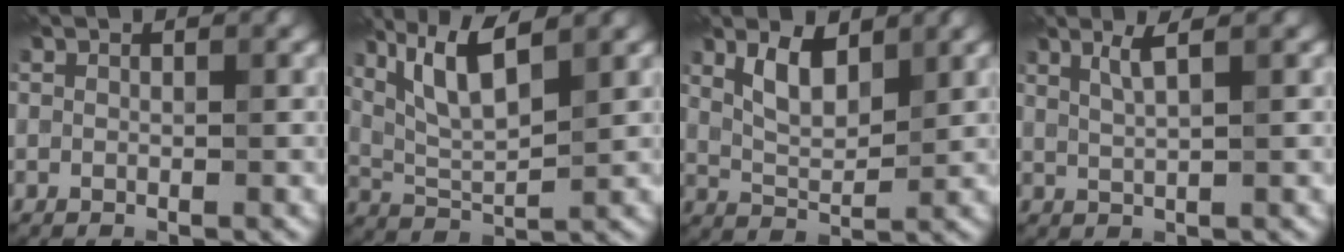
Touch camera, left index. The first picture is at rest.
{"total": 5.3, "force": [2.9, 1.2, 4.2], "torque": [-0.092, 0.005, 0.061]}
{"total": 3.4, "force": [1.9, 1.4, 2.4], "torque": [-0.051, 0.004, 0.038]}
{"total": 1.8, "force": [1.1, 0.2, 1.4], "torque": [-0.025, 0.009, 0.017]}